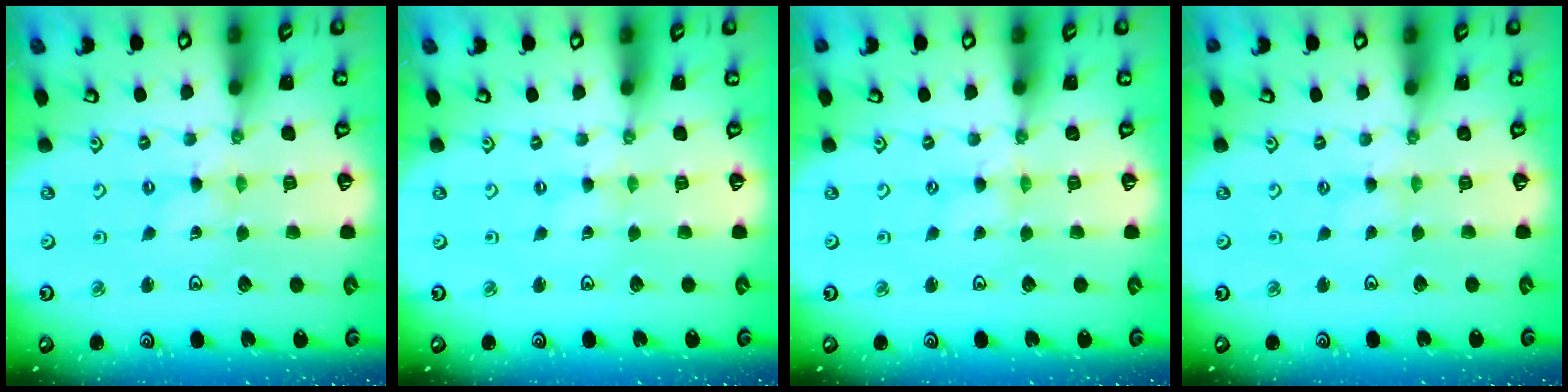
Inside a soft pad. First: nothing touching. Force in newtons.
{"total": 0.0}
{"total": 0.0}
{"total": 0.9, "press": 0.8, "slide": 0.2}